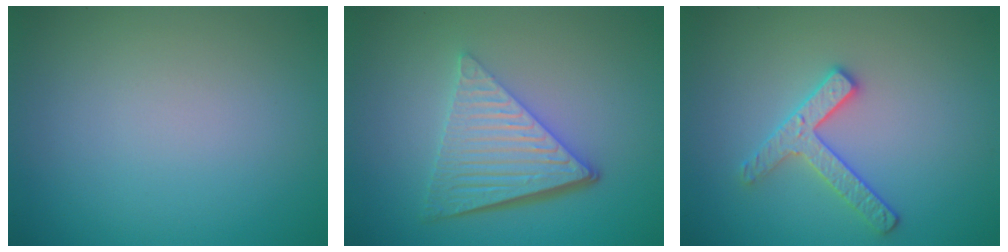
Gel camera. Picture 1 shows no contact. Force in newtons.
{"total": 6.5, "press": 4.4, "slide": 4.8}
{"total": 2.6, "press": 2.5, "slide": 0.4}